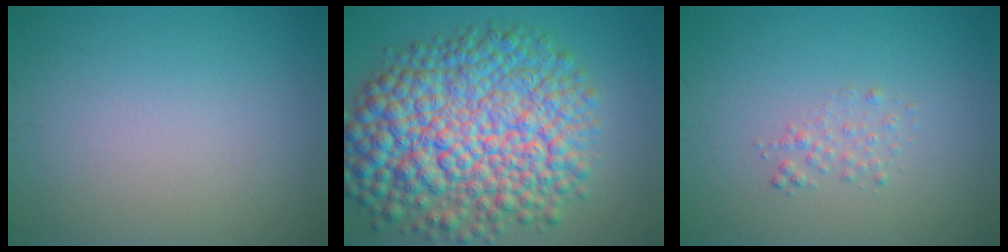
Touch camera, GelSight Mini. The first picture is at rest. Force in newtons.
{"total": 13.4, "press": 13.4, "slide": 0.2}
{"total": 1.2, "press": 1.2, "slide": 0.0}